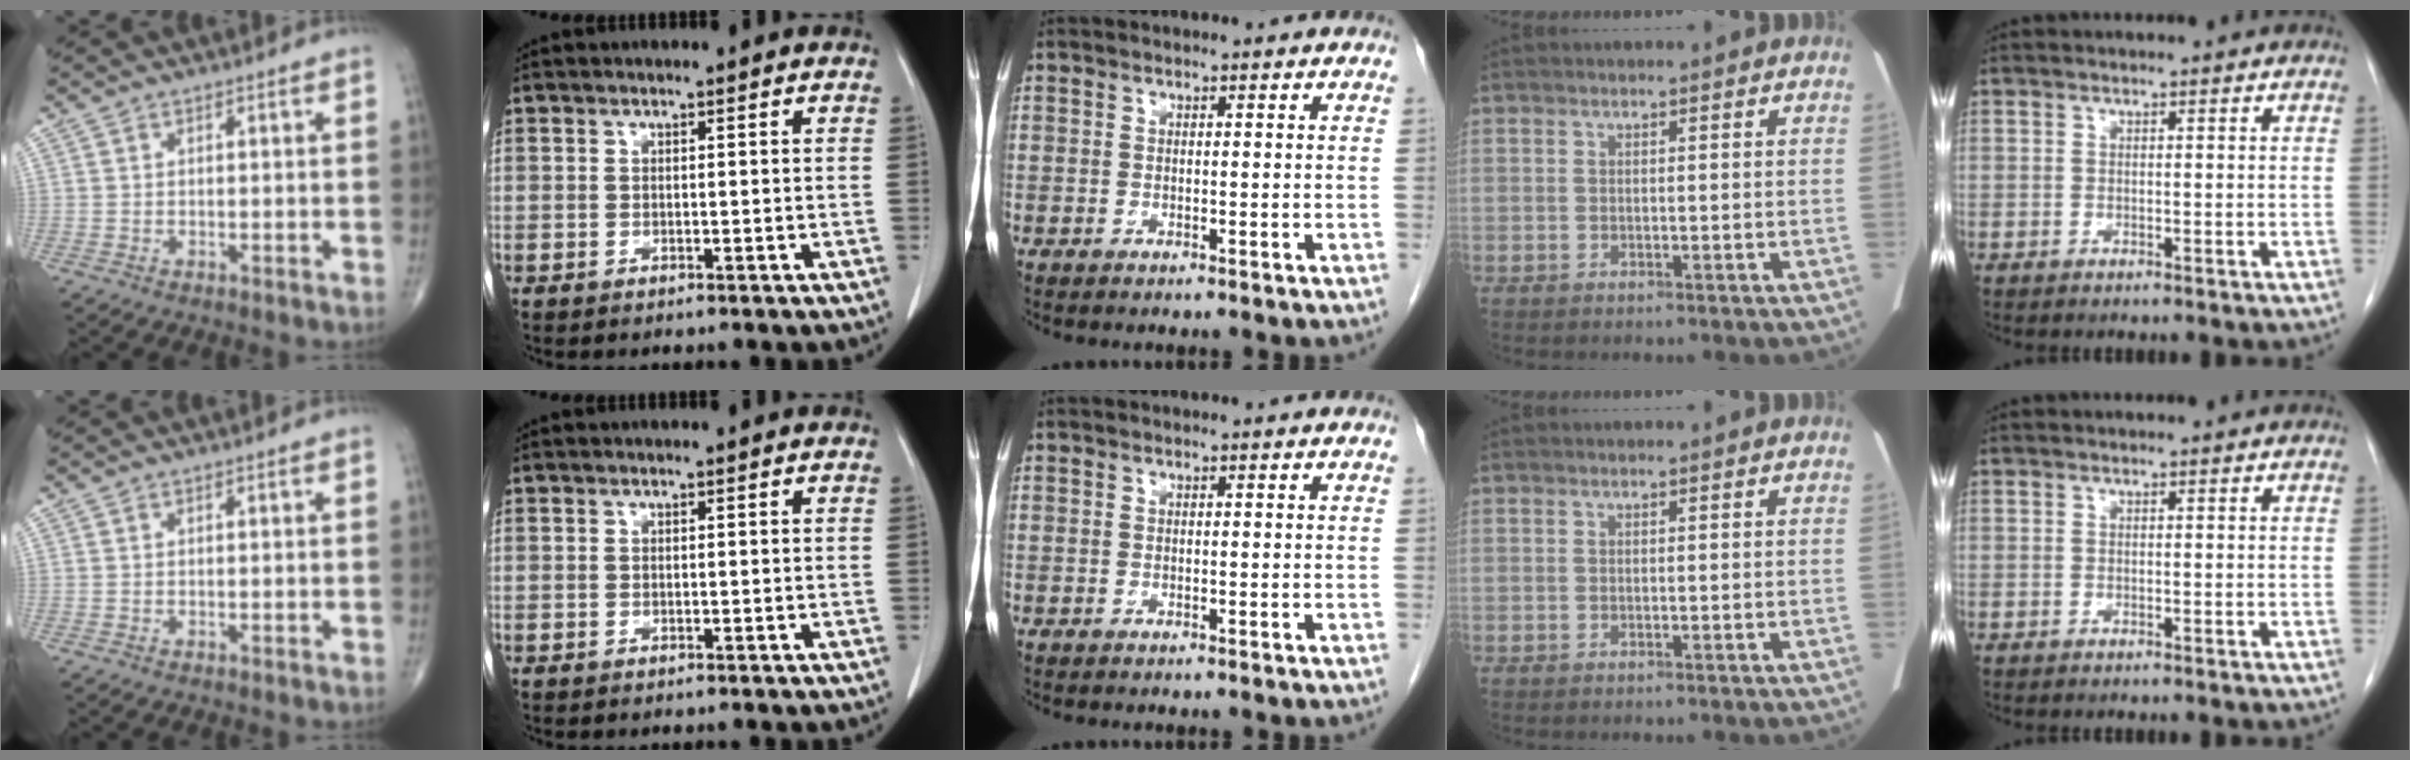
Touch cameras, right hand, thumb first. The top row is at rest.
{}